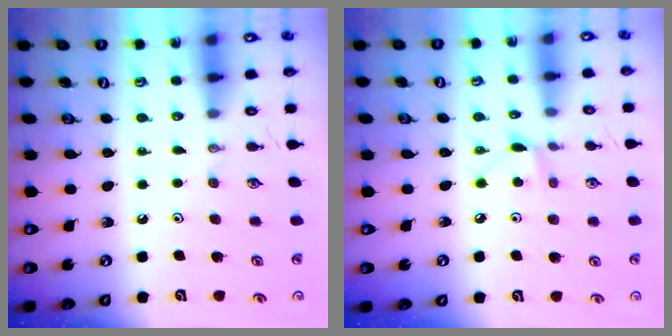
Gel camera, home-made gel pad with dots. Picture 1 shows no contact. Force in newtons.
{"total": 4.6, "press": 4.5, "slide": 0.6}